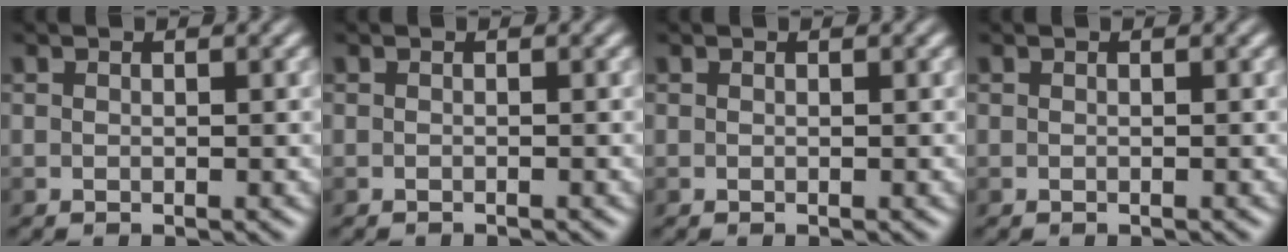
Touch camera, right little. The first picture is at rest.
{"total": 0.8, "force": [-0.8, 0.1, 0.2], "torque": [0.003, -0.003, -0.013]}
{"total": 0.0}
{"total": 0.0}